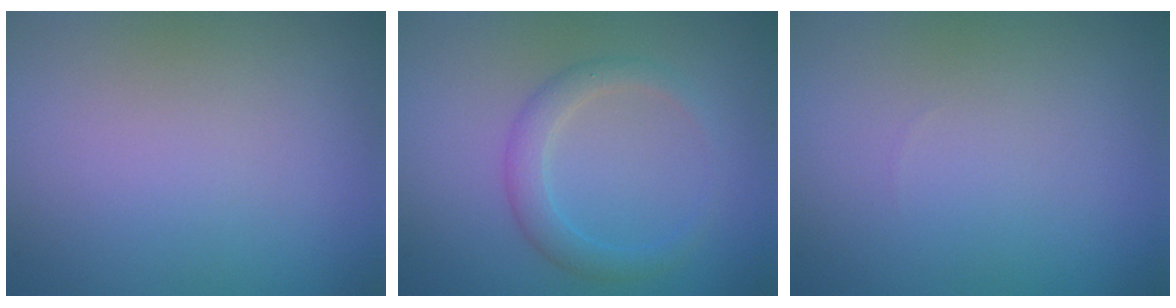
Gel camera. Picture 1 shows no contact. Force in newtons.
{"total": 2.4, "press": 2.3, "slide": 0.2}
{"total": 0.0}